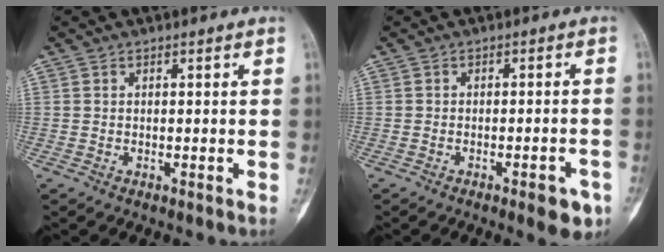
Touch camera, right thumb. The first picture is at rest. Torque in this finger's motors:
{"motor_torque": [0.88, 0.71, 0.38, -0.28, 0.11]}